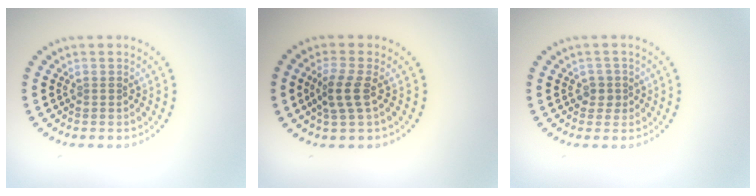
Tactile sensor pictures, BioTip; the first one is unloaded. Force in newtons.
{"total": 2.7, "press": 2.4, "slide": 1.3}
{"total": 1.5, "press": 1.2, "slide": 0.9}